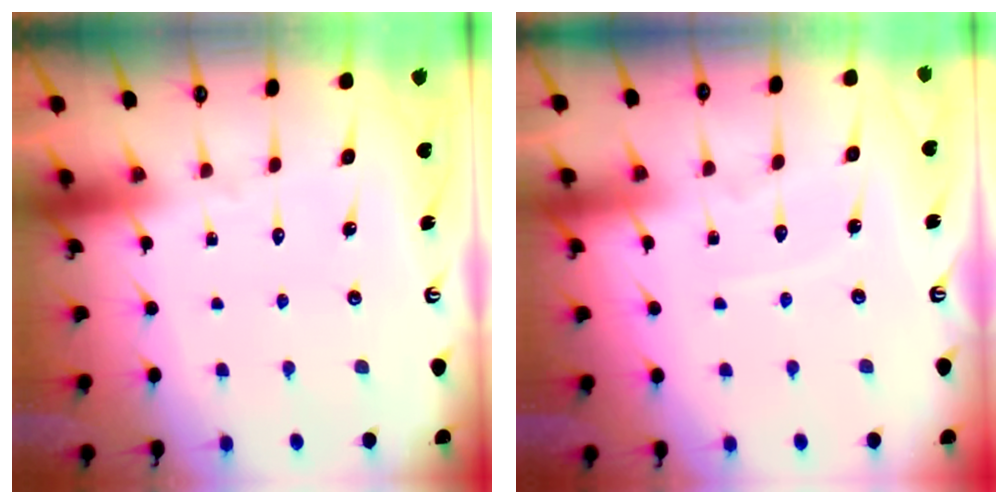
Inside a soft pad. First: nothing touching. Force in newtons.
{"total": 3.5, "press": 3.5, "slide": 0.1}